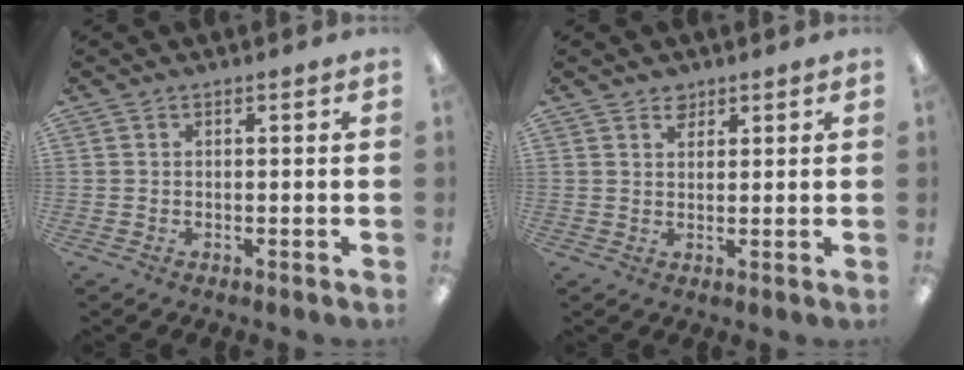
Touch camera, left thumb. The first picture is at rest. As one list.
[{"total": 2.9, "force": [2.2, 1.6, 0.8], "torque": [-0.001, -0.007, 0.040]}]